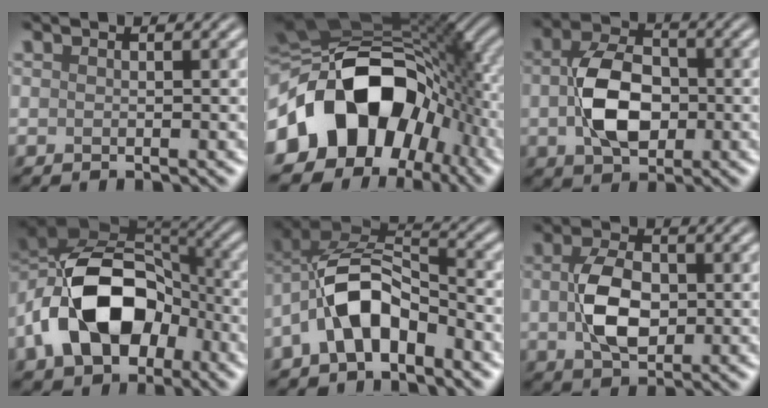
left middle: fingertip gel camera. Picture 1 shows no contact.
{"total": 15.8, "force": [-3.3, 11.0, 10.9], "torque": [-0.179, 0.000, -0.065]}
{"total": 6.6, "force": [-0.4, 4.3, 5.0], "torque": [-0.105, 0.002, -0.007]}
{"total": 12.7, "force": [-4.0, 8.2, 8.9], "torque": [-0.171, 0.002, -0.074]}
{"total": 7.2, "force": [-3.3, 3.7, 5.2], "torque": [-0.097, 0.016, -0.068]}
{"total": 5.3, "force": [0.0, 3.3, 4.1], "torque": [-0.085, 0.003, 0.002]}